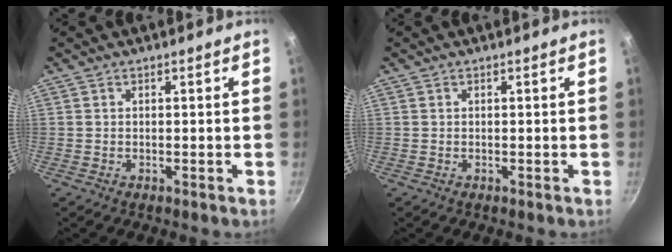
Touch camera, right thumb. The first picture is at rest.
{"total": 0.0}